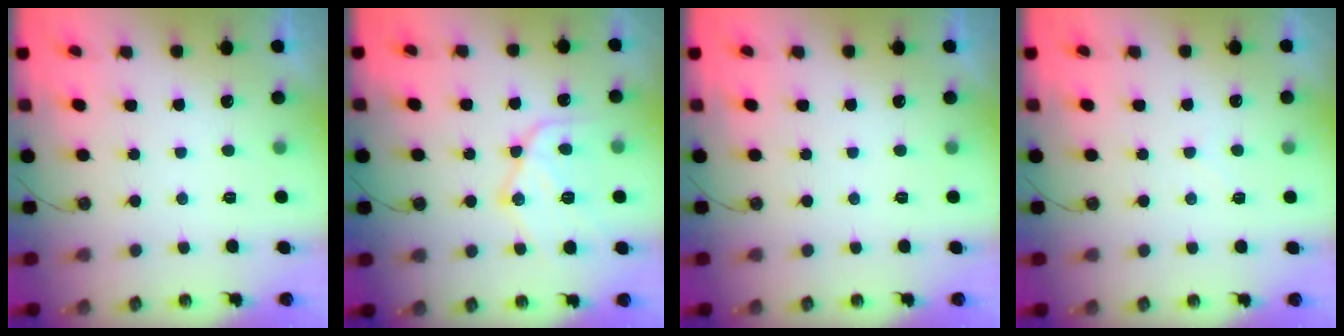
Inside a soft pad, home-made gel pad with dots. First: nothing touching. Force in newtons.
{"total": 14.3, "press": 14.3, "slide": 1.1}
{"total": 0.0}
{"total": 3.4, "press": 3.4, "slide": 0.5}